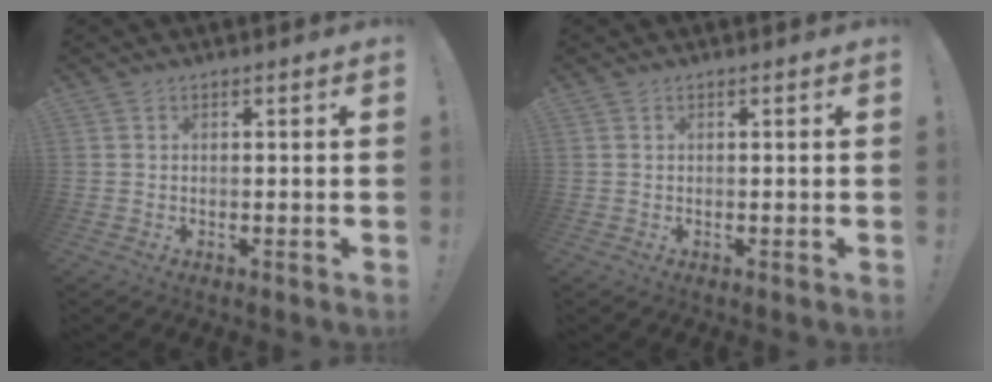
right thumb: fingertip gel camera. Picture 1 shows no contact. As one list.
[{"total": 0.0}]